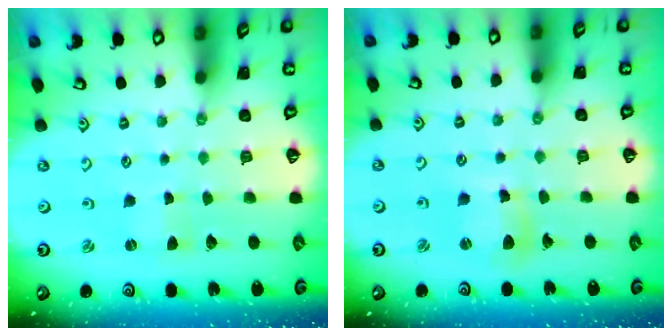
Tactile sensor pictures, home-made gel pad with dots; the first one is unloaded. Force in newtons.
{"total": 8.0, "press": 7.9, "slide": 1.3}